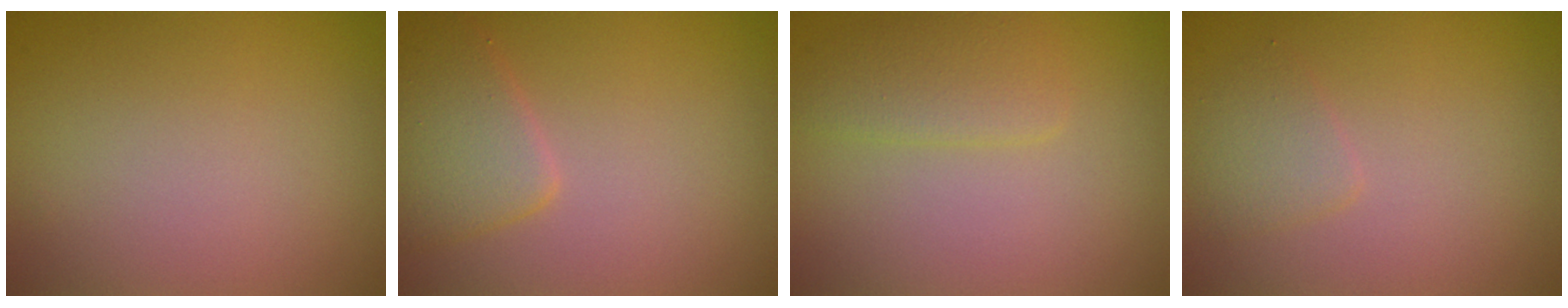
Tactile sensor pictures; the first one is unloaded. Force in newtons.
{"total": 3.5, "press": 3.5, "slide": 0.2}
{"total": 2.3, "press": 2.3, "slide": 0.1}
{"total": 1.6, "press": 1.6, "slide": 0.1}